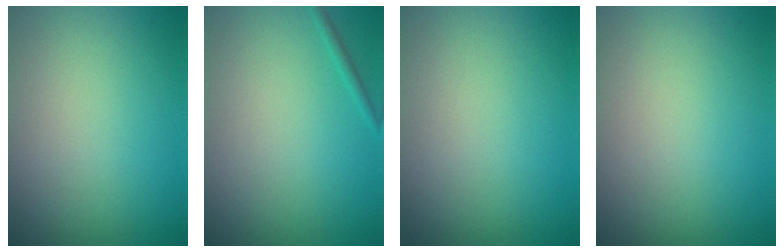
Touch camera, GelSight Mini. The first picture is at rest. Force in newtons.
{"total": 0.6, "press": 0.6, "slide": 0.1}
{"total": 0.0}
{"total": 0.0}